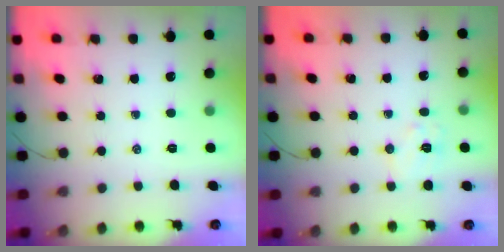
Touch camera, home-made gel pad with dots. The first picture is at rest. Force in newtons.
{"total": 6.6, "press": 6.5, "slide": 0.7}